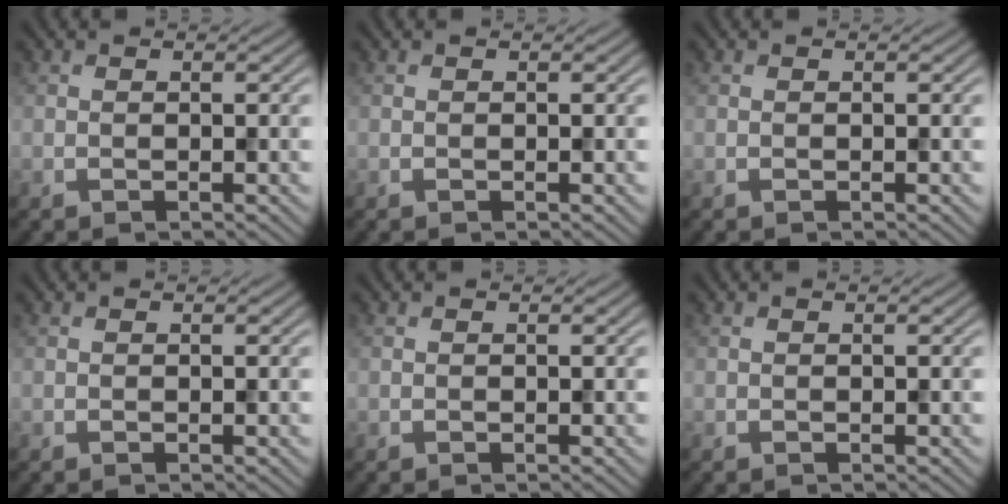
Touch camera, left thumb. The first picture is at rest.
{"total": 0.0}
{"total": 0.0}
{"total": 0.0}
{"total": 0.0}
{"total": 0.0}